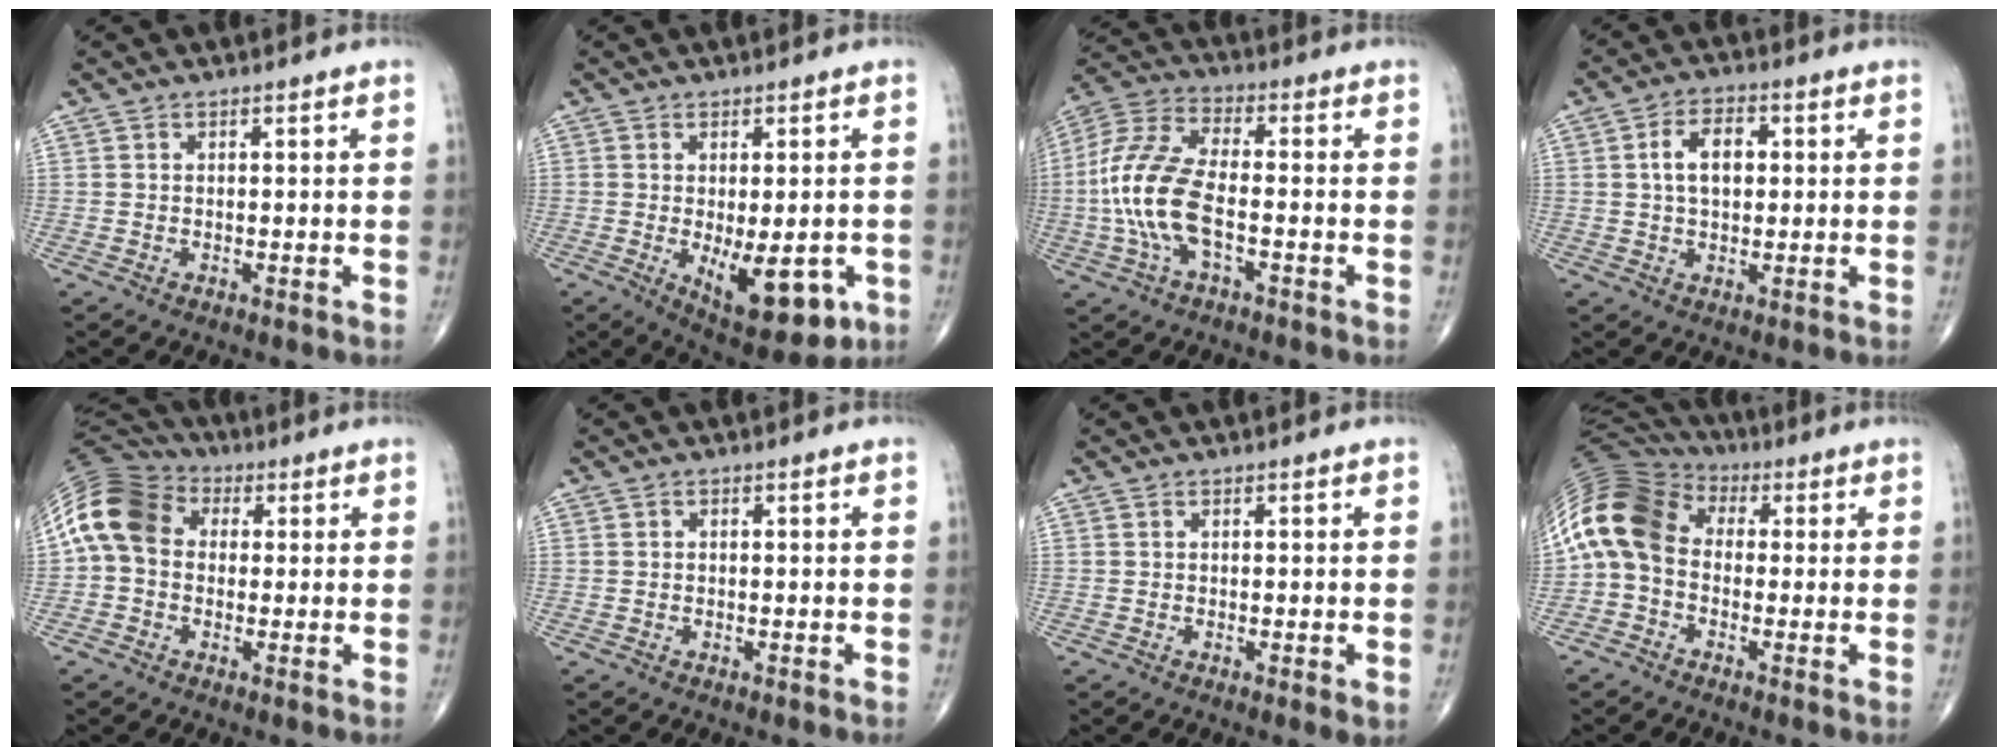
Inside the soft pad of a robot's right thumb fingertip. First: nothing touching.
{"total": 12.7, "force": [-3.6, 5.6, 10.8], "torque": [-0.133, -0.013, -0.034]}
{"total": 14.1, "force": [-2.8, 6.1, 12.4], "torque": [-0.279, 0.029, -0.058]}
{"total": 7.1, "force": [1.1, 4.5, 5.4], "torque": [-0.081, 0.012, 0.013]}
{"total": 12.5, "force": [1.3, 9.6, 7.8], "torque": [-0.147, 0.034, 0.011]}
{"total": 0.0}
{"total": 1.8, "force": [-0.3, 0.3, 1.8], "torque": [-0.032, -0.009, -0.004]}
{"total": 13.0, "force": [-0.2, 9.6, 8.8], "torque": [-0.175, 0.037, -0.019]}